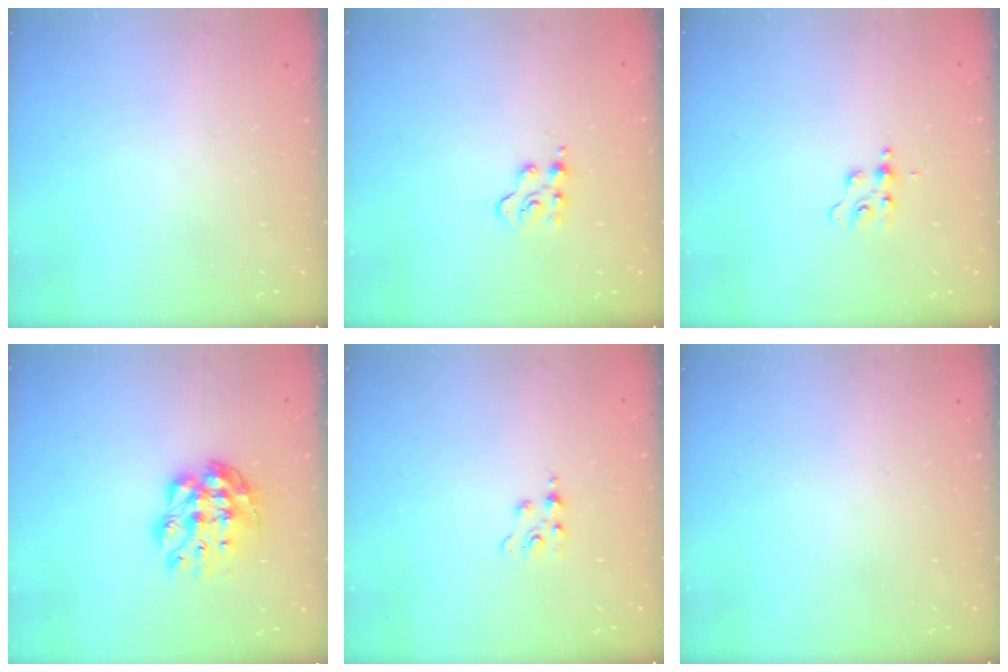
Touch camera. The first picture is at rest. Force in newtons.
{"total": 5.6, "press": 5.6, "slide": 0.6}
{"total": 5.7, "press": 5.7, "slide": 0.1}
{"total": 10.4, "press": 10.4, "slide": 1.1}
{"total": 2.3, "press": 2.3, "slide": 0.5}
{"total": 0.0}